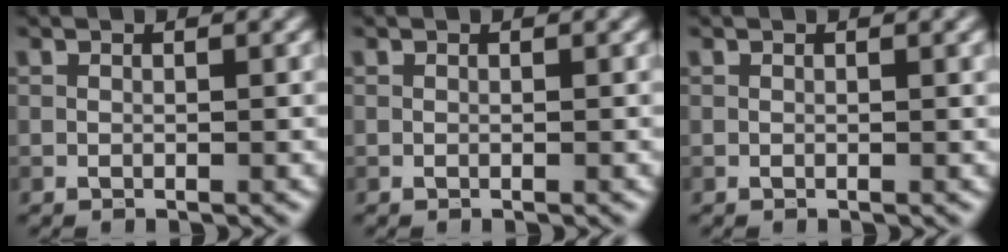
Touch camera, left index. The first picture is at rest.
{"total": 0.0}
{"total": 0.7, "force": [0.2, 0.3, 0.6], "torque": [-0.001, 0.003, 0.002]}